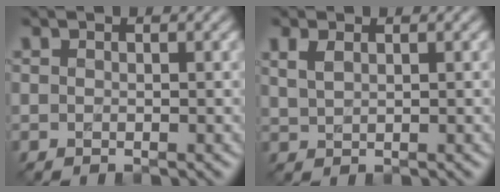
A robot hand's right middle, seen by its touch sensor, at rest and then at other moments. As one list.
[{"total": 1.6, "force": [1.0, 0.7, 1.1], "torque": [-0.027, 0.002, 0.024]}]